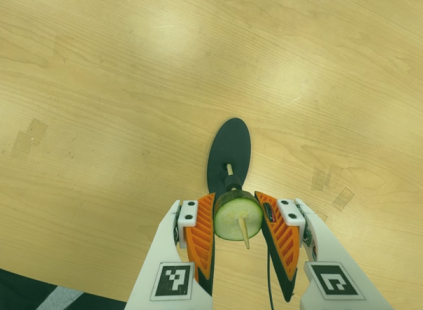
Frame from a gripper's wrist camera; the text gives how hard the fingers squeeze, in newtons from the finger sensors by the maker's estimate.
{"total": 11.3, "left": 11.0, "right": 11.6}